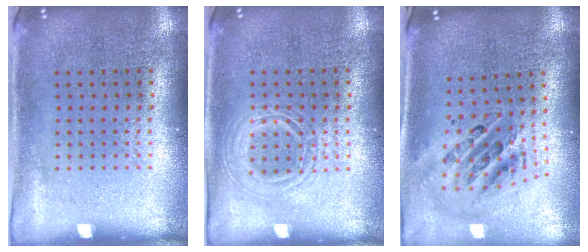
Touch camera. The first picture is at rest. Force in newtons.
{"total": 1.1, "press": 1.0, "slide": 0.1}
{"total": 1.4, "press": 1.3, "slide": 0.7}